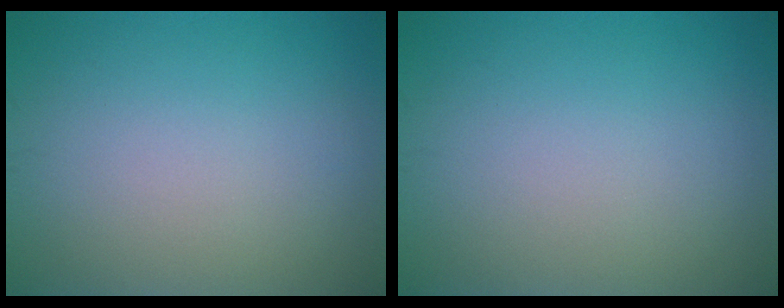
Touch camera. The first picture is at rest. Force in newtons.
{"total": 0.0}